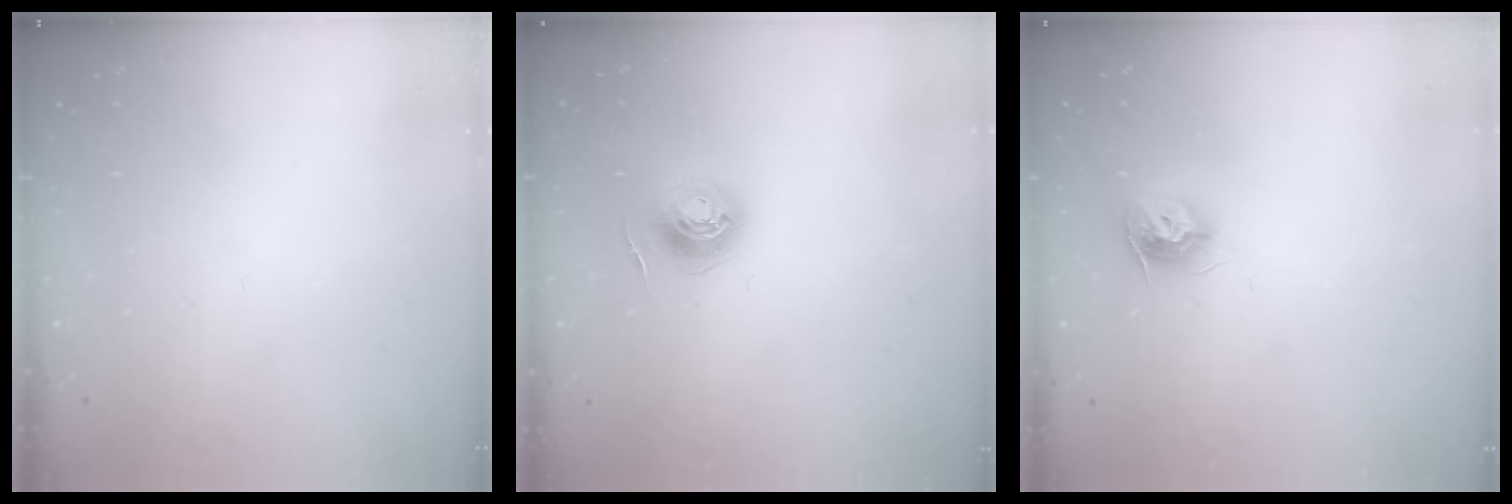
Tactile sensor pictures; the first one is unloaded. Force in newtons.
{"total": 6.1, "press": 6.1, "slide": 0.5}
{"total": 8.8, "press": 8.8, "slide": 0.4}